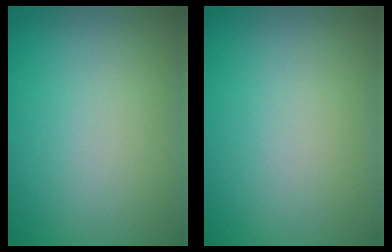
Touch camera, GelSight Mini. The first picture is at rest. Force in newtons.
{"total": 0.0}